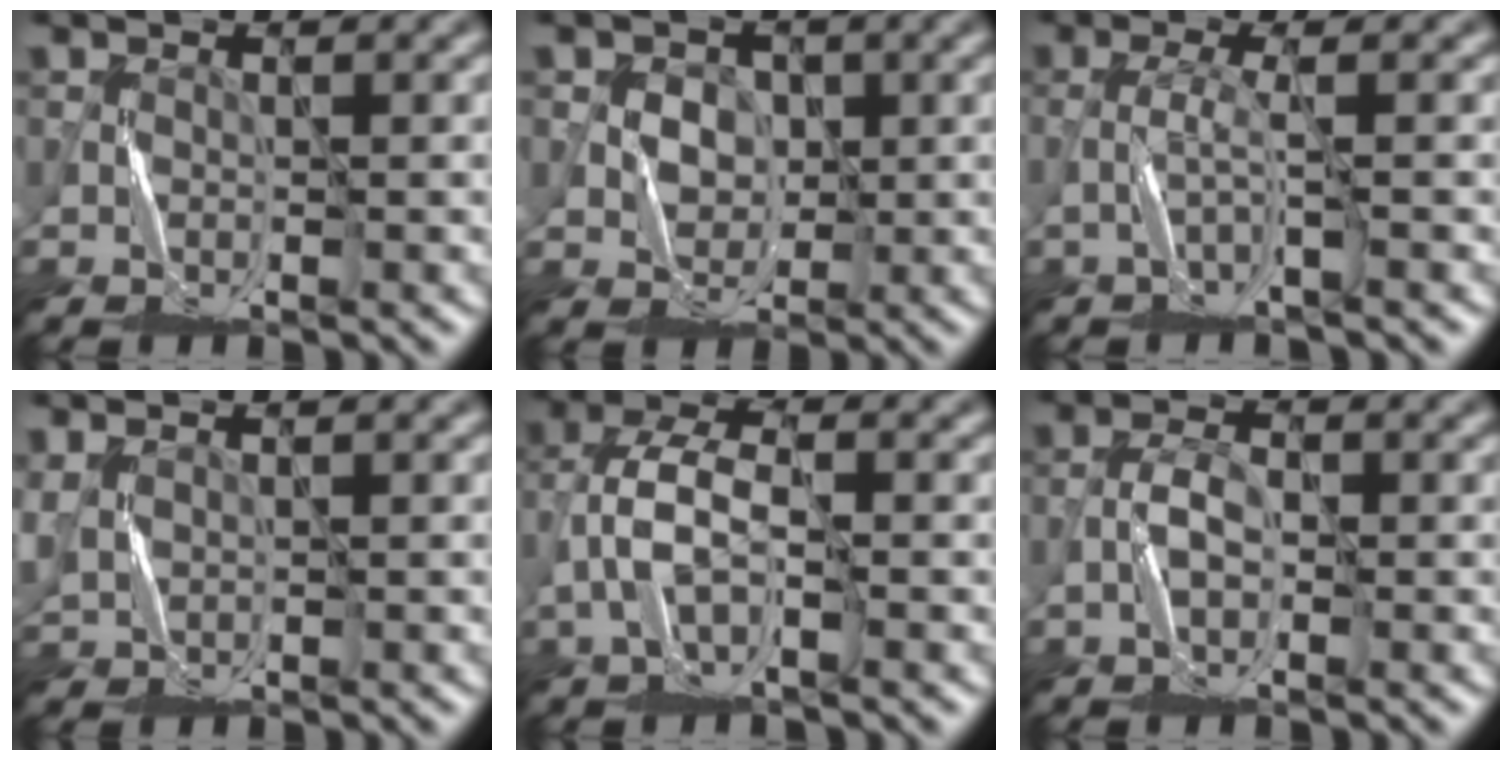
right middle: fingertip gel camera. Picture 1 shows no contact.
{"total": 3.8, "force": [1.1, 3.2, 1.7], "torque": [-0.038, 0.005, 0.023]}
{"total": 1.6, "force": [-1.0, -0.2, 1.2], "torque": [-0.027, 0.009, -0.025]}
{"total": 2.0, "force": [1.1, 1.1, 1.2], "torque": [-0.042, 0.004, 0.027]}
{"total": 3.8, "force": [-1.6, 1.5, 3.0], "torque": [-0.071, 0.012, -0.037]}
{"total": 2.0, "force": [-1.2, 0.8, 1.3], "torque": [-0.025, 0.009, -0.026]}